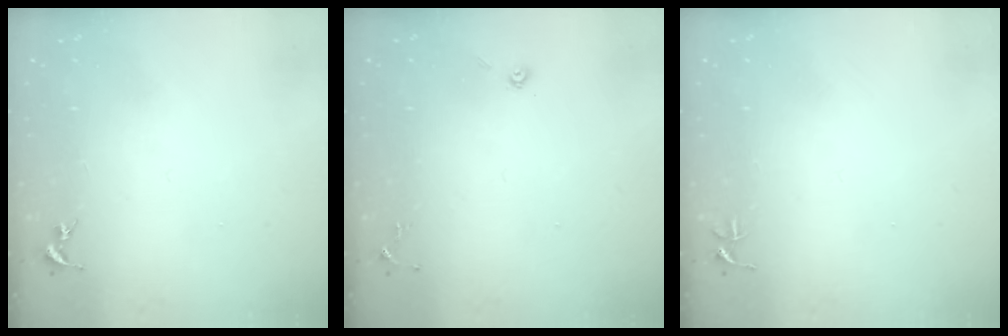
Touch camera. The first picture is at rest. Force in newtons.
{"total": 4.5, "press": 4.4, "slide": 0.9}
{"total": 3.6, "press": 3.6, "slide": 0.3}